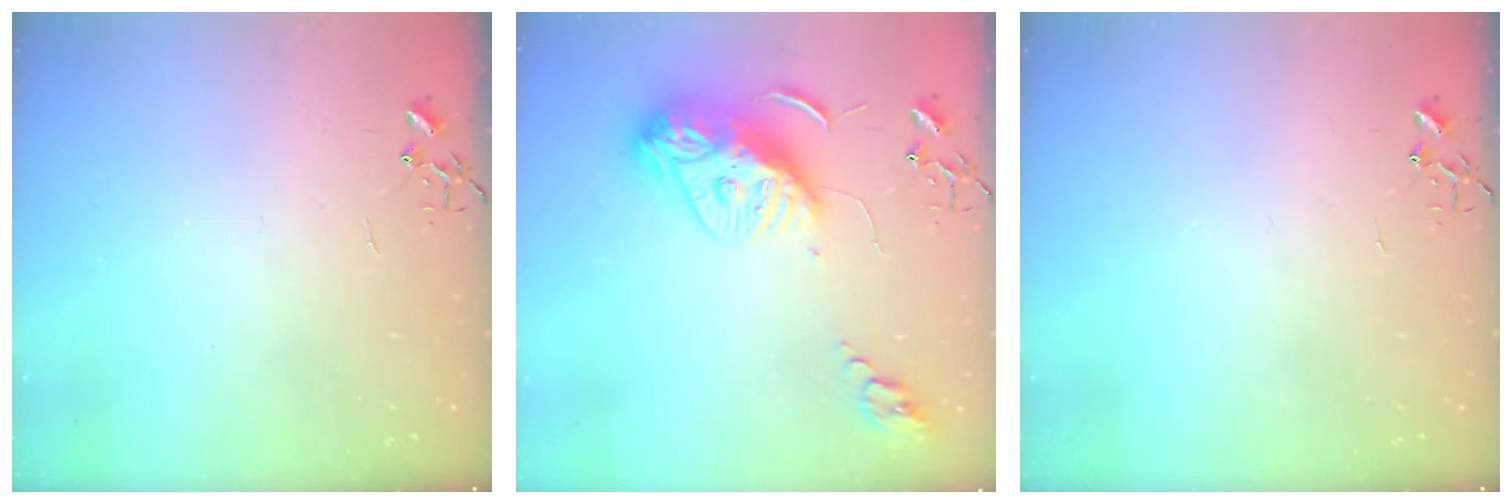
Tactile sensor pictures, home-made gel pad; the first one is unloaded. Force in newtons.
{"total": 13.1, "press": 13.0, "slide": 1.2}
{"total": 0.0}